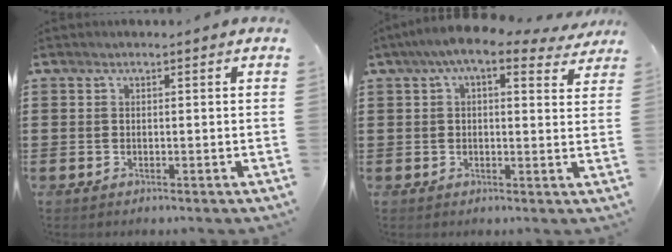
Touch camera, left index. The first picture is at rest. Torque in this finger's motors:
{"motor_torque": [2.14, 0.00, 0.65, 0.09]}